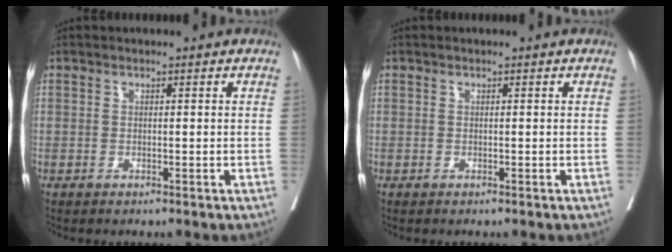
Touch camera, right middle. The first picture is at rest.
{"total": 0.0}